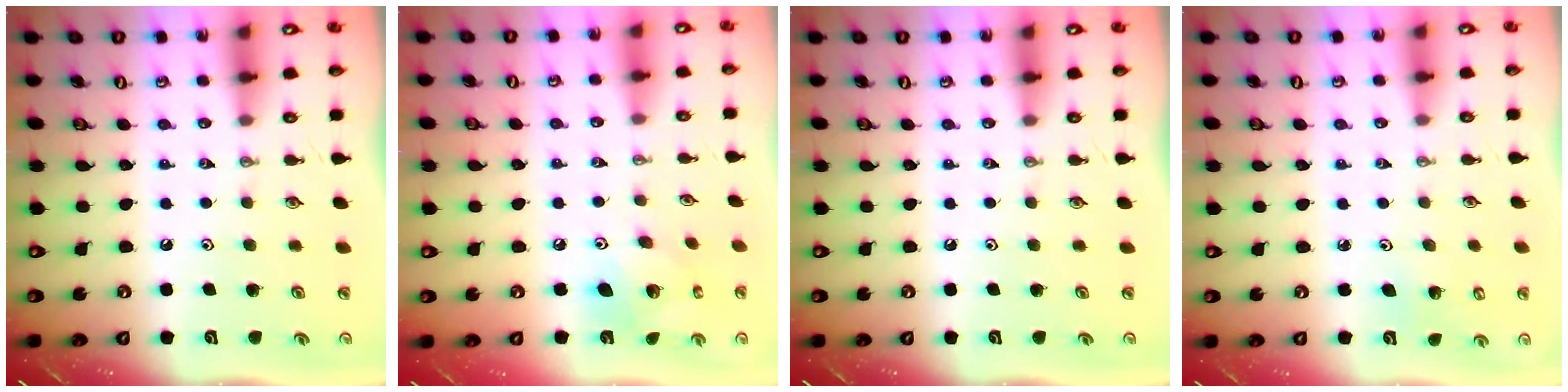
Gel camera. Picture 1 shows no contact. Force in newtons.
{"total": 10.1, "press": 10.1, "slide": 0.5}
{"total": 0.0}
{"total": 2.8, "press": 2.7, "slide": 1.0}